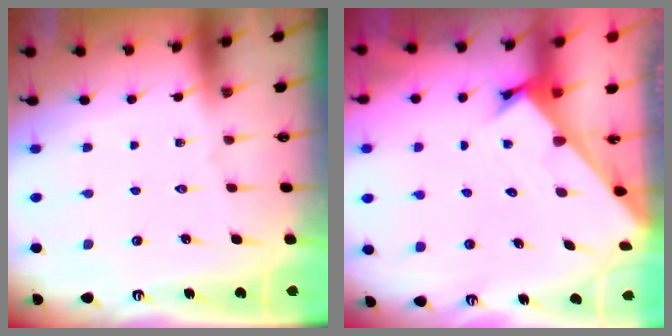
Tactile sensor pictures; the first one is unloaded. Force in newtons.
{"total": 2.5, "press": 2.4, "slide": 0.2}